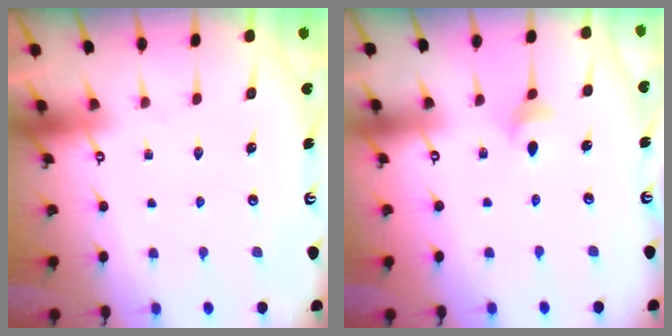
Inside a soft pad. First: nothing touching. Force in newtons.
{"total": 4.1, "press": 4.0, "slide": 0.9}